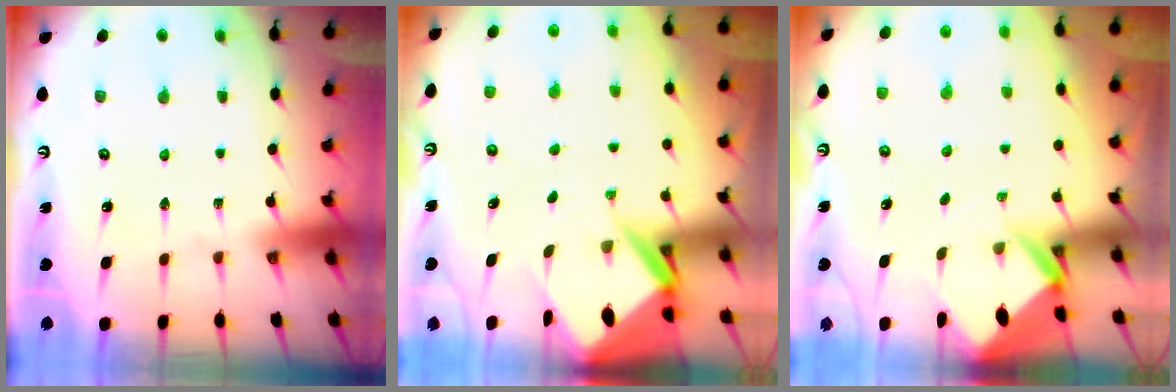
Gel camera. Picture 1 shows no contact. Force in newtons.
{"total": 5.4, "press": 5.4, "slide": 0.5}
{"total": 2.6, "press": 2.6, "slide": 0.2}